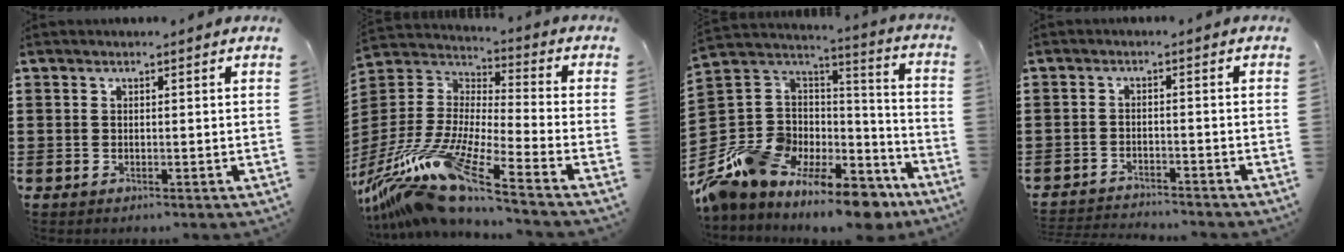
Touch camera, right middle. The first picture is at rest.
{"total": 15.2, "force": [-11.8, 0.4, 9.6], "torque": [-0.222, -0.012, -0.235]}
{"total": 13.5, "force": [-11.6, 6.2, 3.2], "torque": [-0.089, 0.026, -0.219]}
{"total": 2.7, "force": [-2.7, 0.2, -0.1], "torque": [-0.006, 0.000, -0.060]}